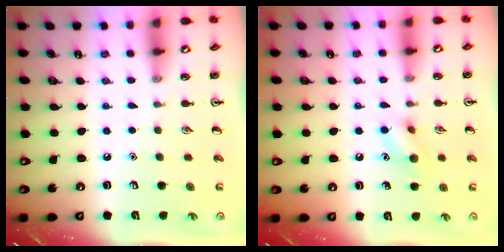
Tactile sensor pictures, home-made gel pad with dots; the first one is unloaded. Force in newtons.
{"total": 8.8, "press": 8.7, "slide": 0.9}